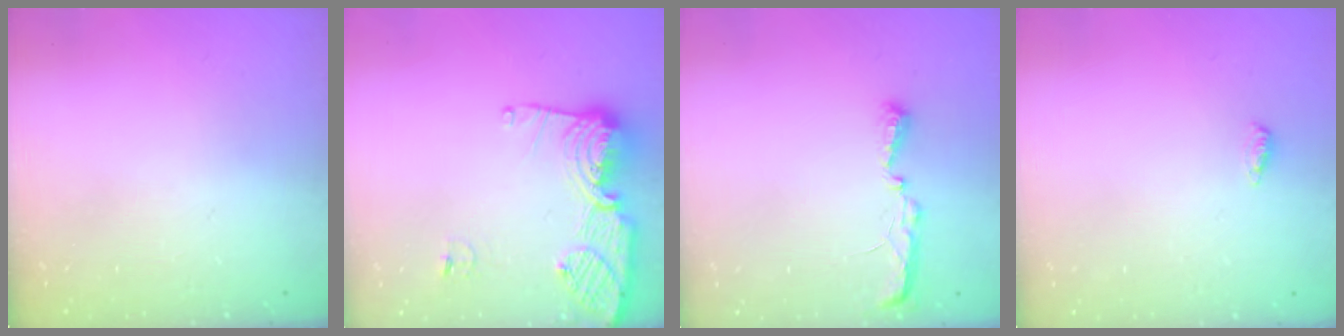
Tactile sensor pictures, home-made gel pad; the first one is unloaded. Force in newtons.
{"total": 14.0, "press": 13.9, "slide": 1.4}
{"total": 5.4, "press": 5.3, "slide": 0.7}
{"total": 4.9, "press": 4.4, "slide": 2.0}